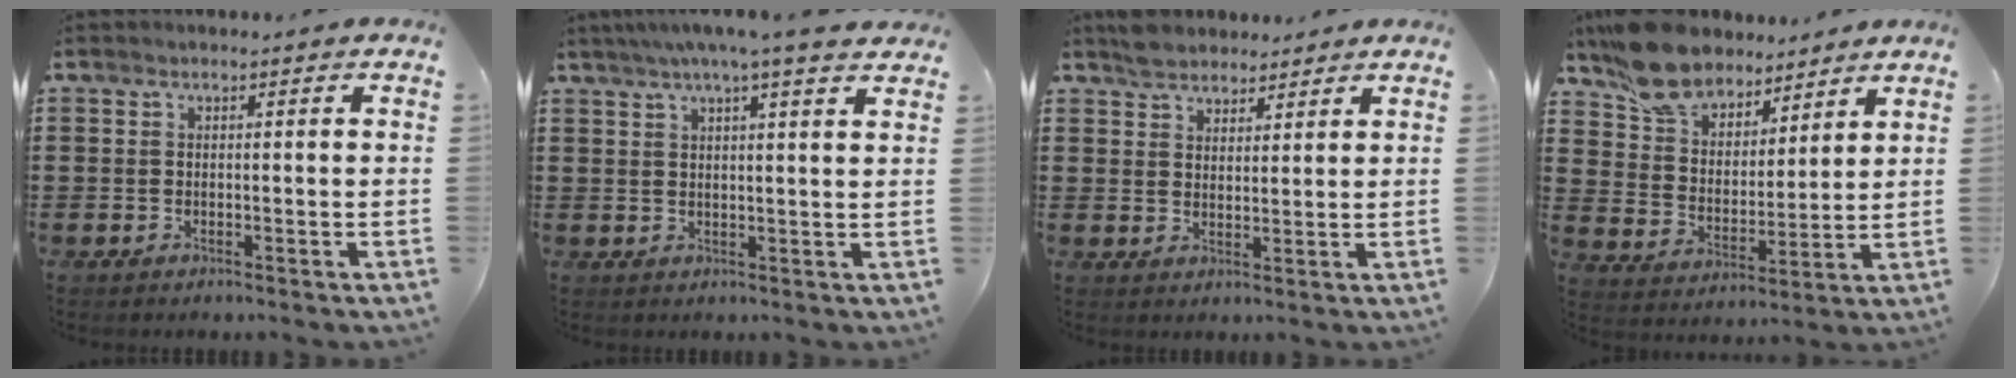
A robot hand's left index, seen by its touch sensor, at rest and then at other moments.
{"total": 4.7, "force": [3.5, -0.2, 3.2], "torque": [-0.071, -0.004, 0.060]}
{"total": 3.5, "force": [3.0, 1.7, 0.0], "torque": [-0.013, 0.005, 0.060]}
{"total": 10.4, "force": [9.0, 4.6, 2.8], "torque": [-0.095, -0.038, 0.172]}